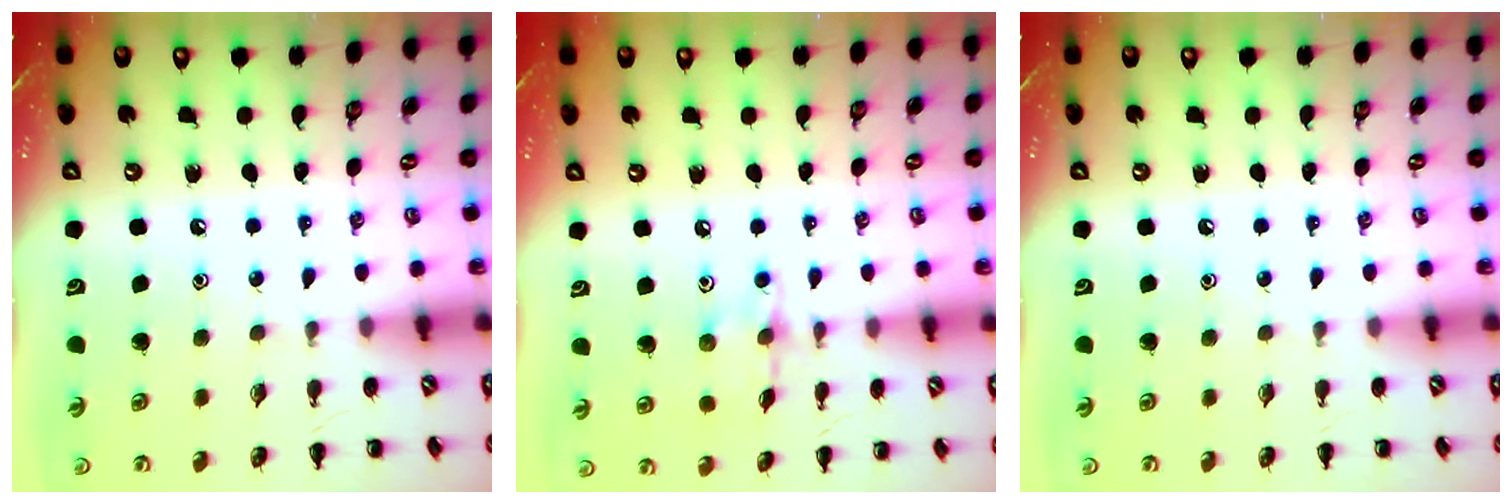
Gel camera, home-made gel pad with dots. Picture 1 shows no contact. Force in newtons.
{"total": 6.9, "press": 6.8, "slide": 1.0}
{"total": 0.0}